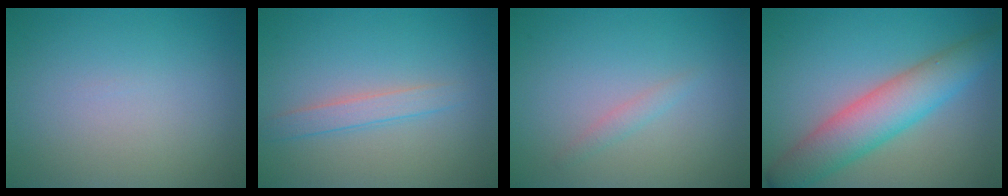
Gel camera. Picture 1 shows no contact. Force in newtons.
{"total": 1.9, "press": 1.9, "slide": 0.1}
{"total": 0.9, "press": 0.8, "slide": 0.0}
{"total": 6.5, "press": 6.5, "slide": 0.1}